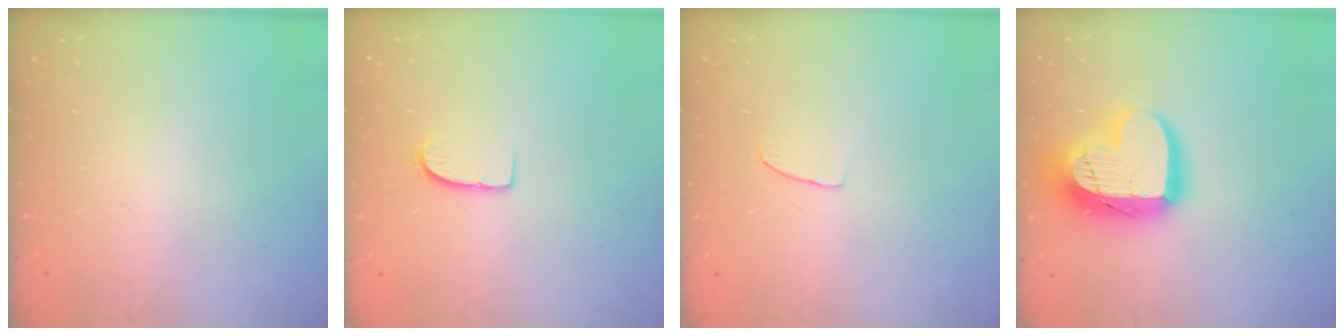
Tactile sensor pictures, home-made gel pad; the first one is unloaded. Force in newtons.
{"total": 6.6, "press": 6.6, "slide": 0.5}
{"total": 3.1, "press": 3.1, "slide": 0.2}
{"total": 18.4, "press": 18.3, "slide": 1.4}